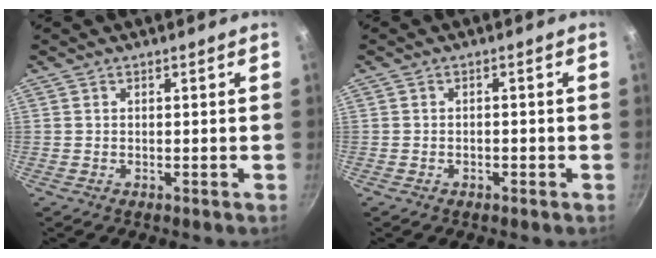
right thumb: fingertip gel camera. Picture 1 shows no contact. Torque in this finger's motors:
{"motor_torque": [-0.60, -0.05, -0.47, -0.13, 0.04]}